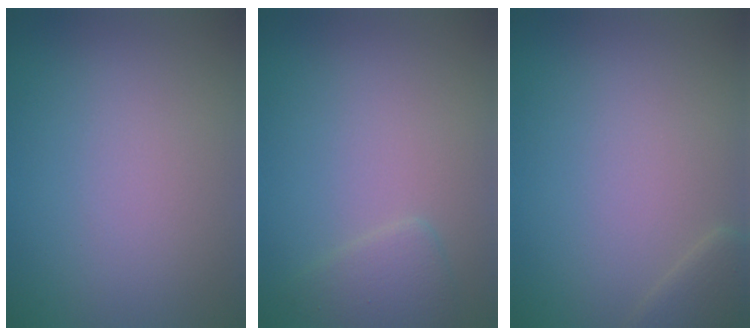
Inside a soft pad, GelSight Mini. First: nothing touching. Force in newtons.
{"total": 1.8, "press": 1.8, "slide": 0.1}
{"total": 1.7, "press": 1.7, "slide": 0.1}